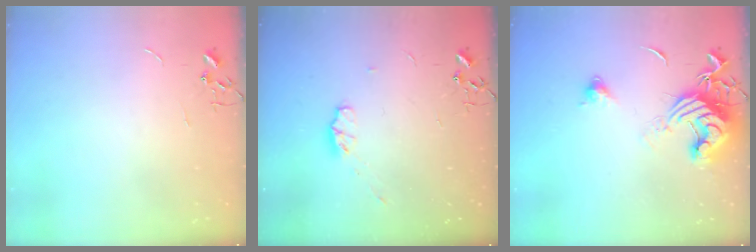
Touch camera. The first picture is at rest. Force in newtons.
{"total": 4.6, "press": 4.6, "slide": 0.6}
{"total": 14.2, "press": 14.1, "slide": 1.8}